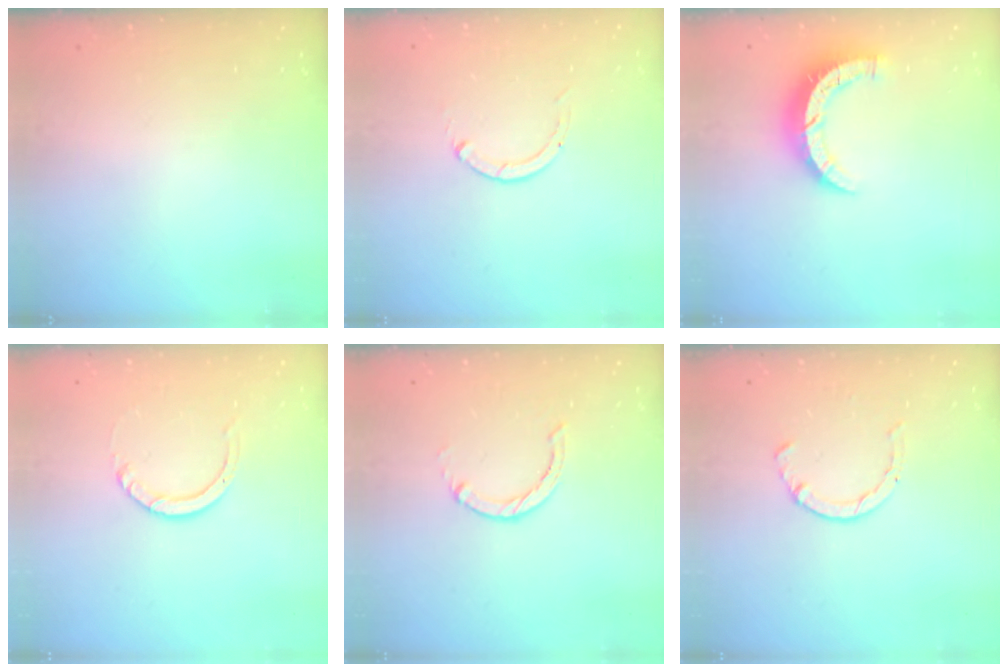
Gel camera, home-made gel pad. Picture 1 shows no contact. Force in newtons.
{"total": 0.0}
{"total": 8.0, "press": 7.9, "slide": 0.6}
{"total": 3.2, "press": 3.2, "slide": 0.3}
{"total": 0.6, "press": 0.6, "slide": 0.2}
{"total": 2.1, "press": 2.1, "slide": 0.5}